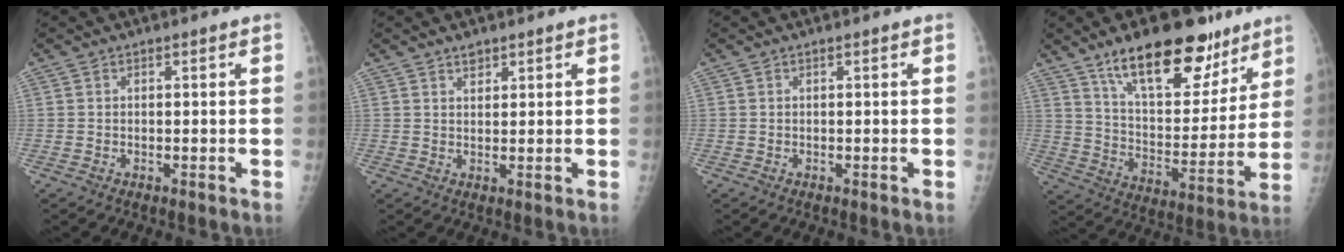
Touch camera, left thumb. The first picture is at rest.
{"total": 2.1, "force": [1.6, 1.1, 0.8], "torque": [-0.002, -0.010, 0.025]}
{"total": 0.0}
{"total": 21.5, "force": [14.2, 9.2, 13.3], "torque": [-0.154, -0.065, 0.233]}